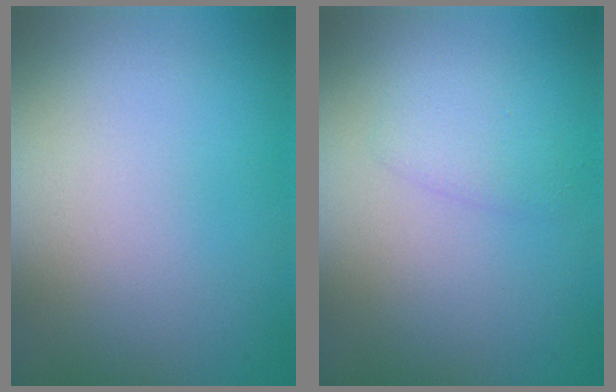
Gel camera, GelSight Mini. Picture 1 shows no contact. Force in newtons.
{"total": 1.5, "press": 1.5, "slide": 0.1}